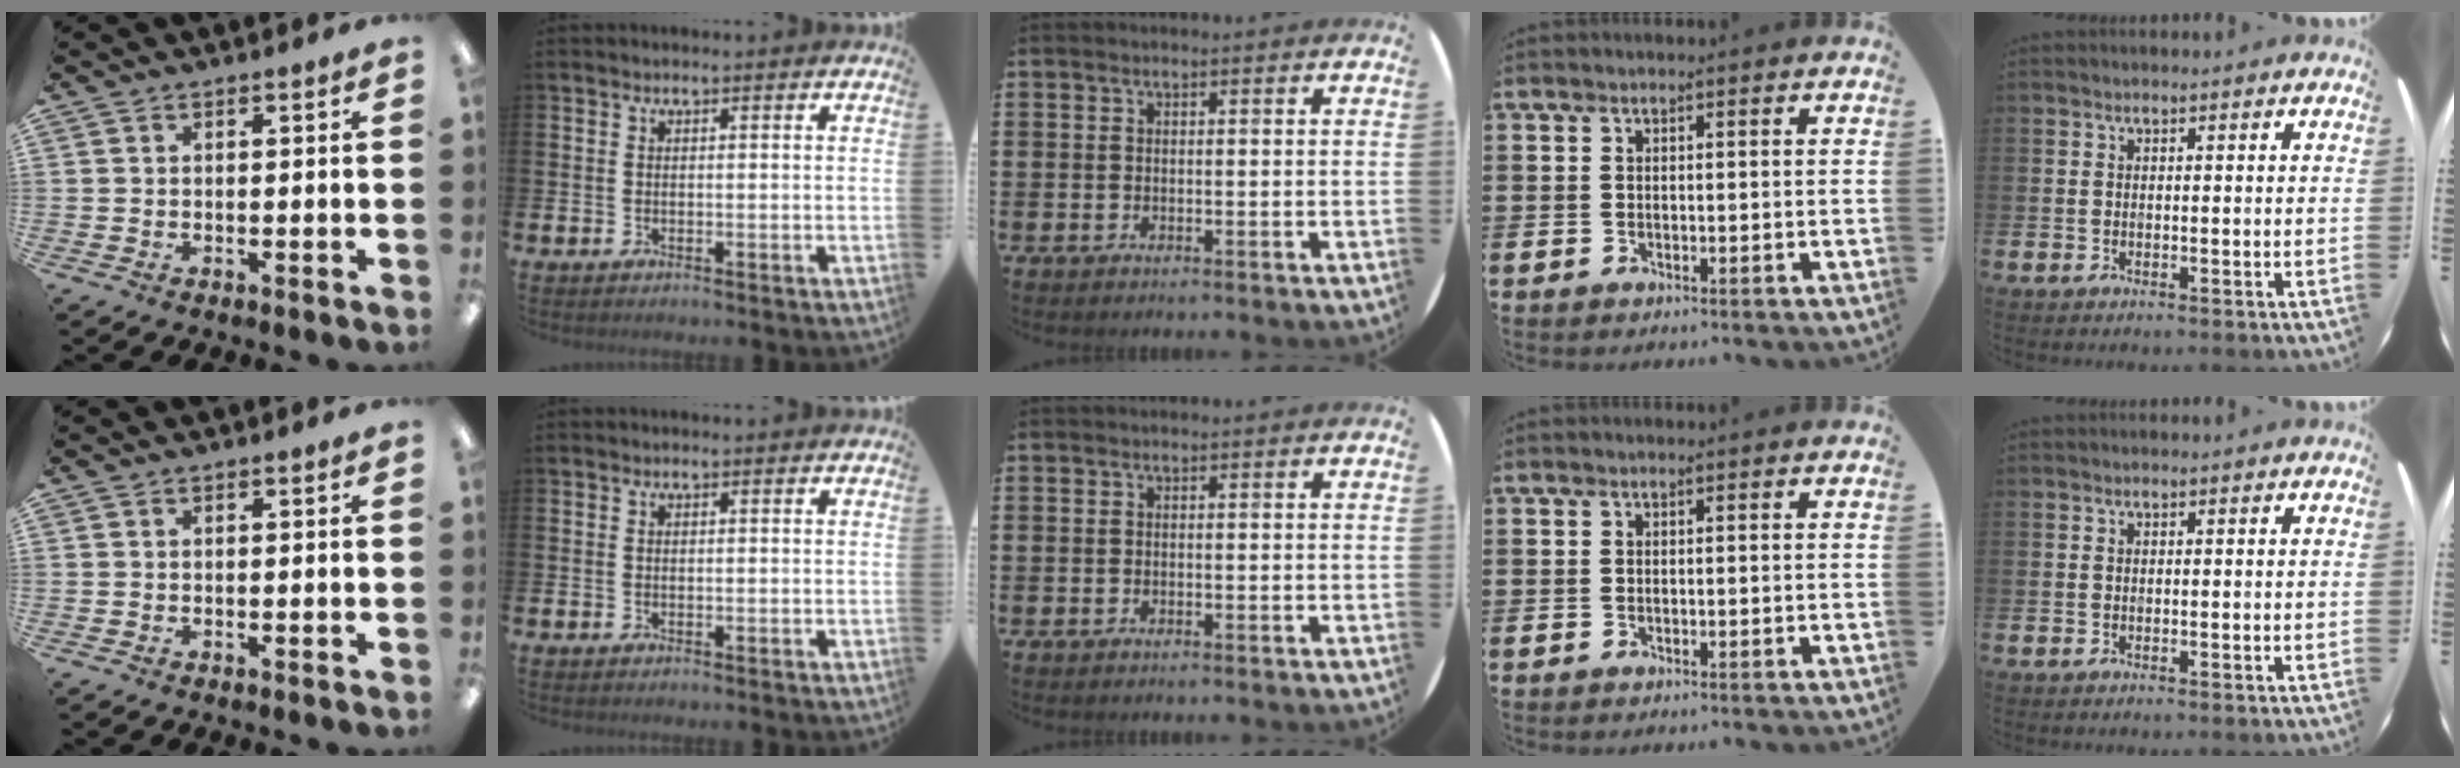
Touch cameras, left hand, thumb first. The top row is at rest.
{}